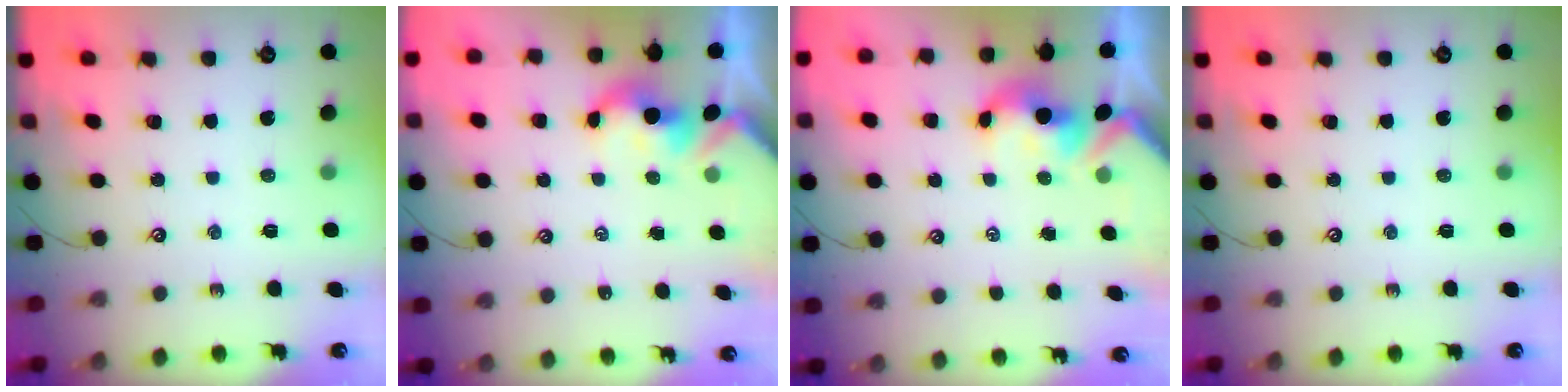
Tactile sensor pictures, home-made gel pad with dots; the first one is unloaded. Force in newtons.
{"total": 1.7, "press": 1.7, "slide": 0.2}
{"total": 2.1, "press": 2.0, "slide": 0.7}
{"total": 0.0}